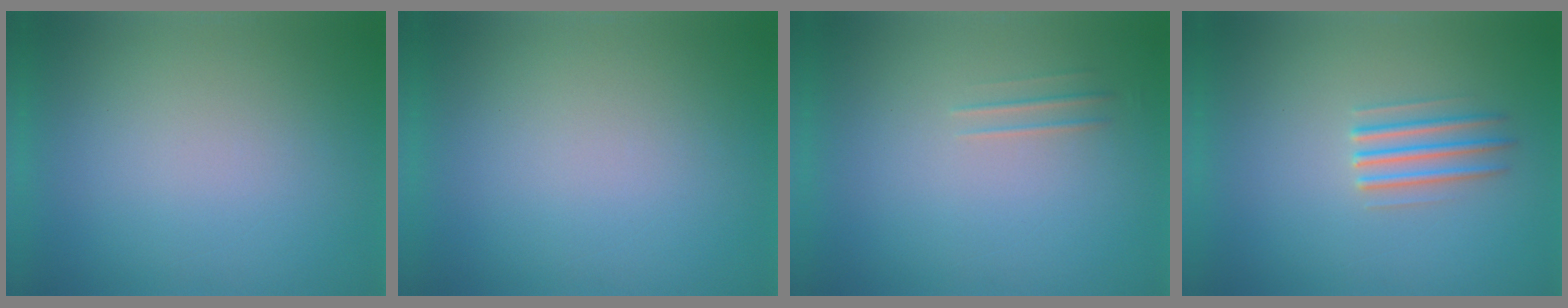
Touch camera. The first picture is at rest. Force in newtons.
{"total": 0.0}
{"total": 1.5}
{"total": 2.7}